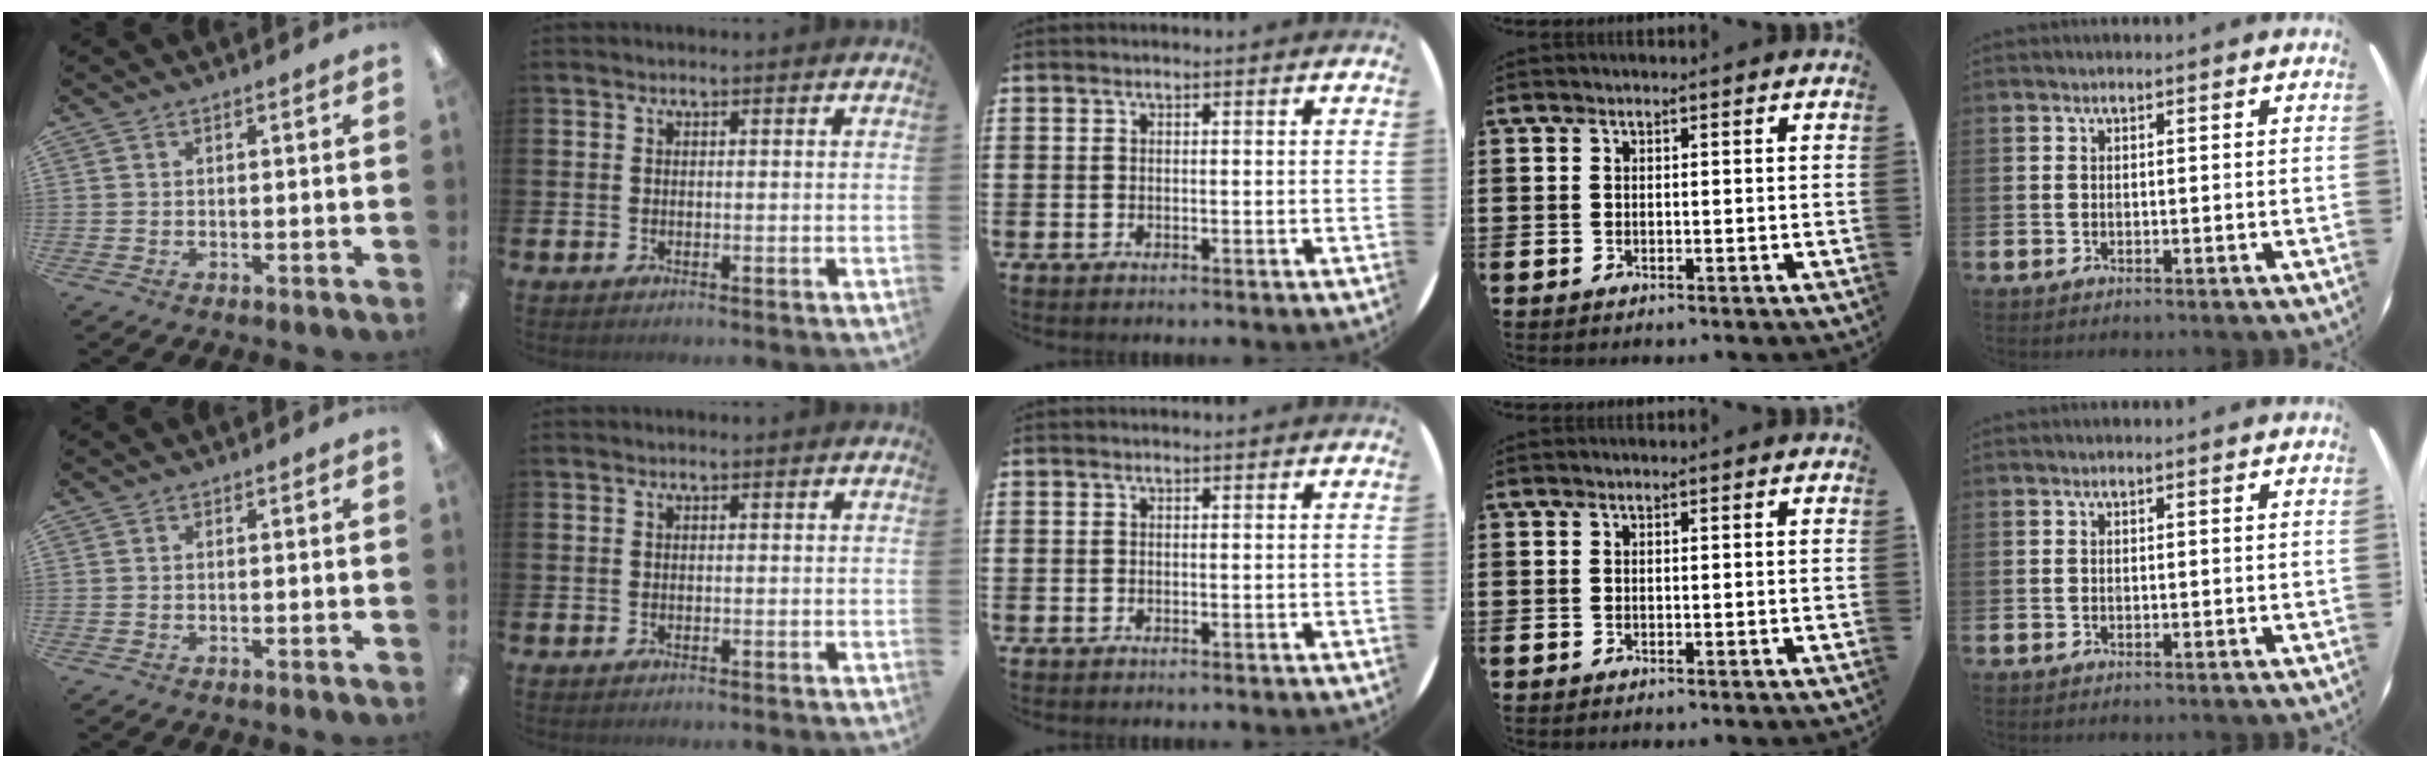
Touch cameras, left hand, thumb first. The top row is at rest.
{}